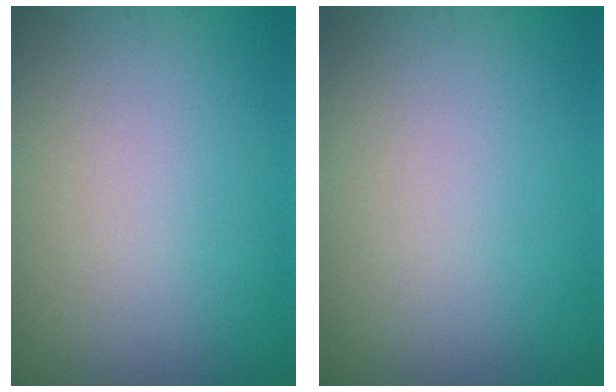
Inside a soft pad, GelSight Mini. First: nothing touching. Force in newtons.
{"total": 0.0}